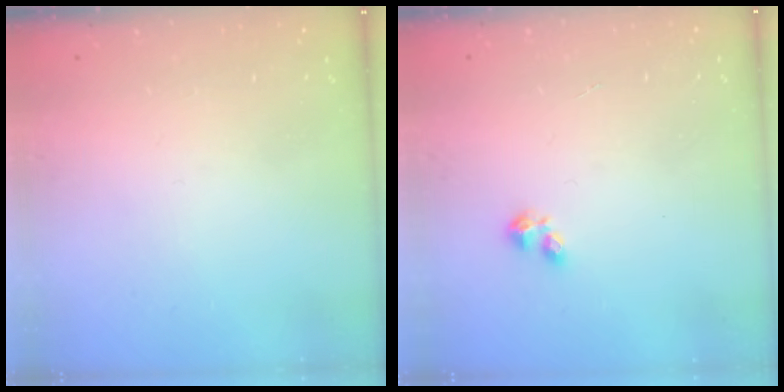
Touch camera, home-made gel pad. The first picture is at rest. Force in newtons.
{"total": 2.0, "press": 2.0, "slide": 0.4}